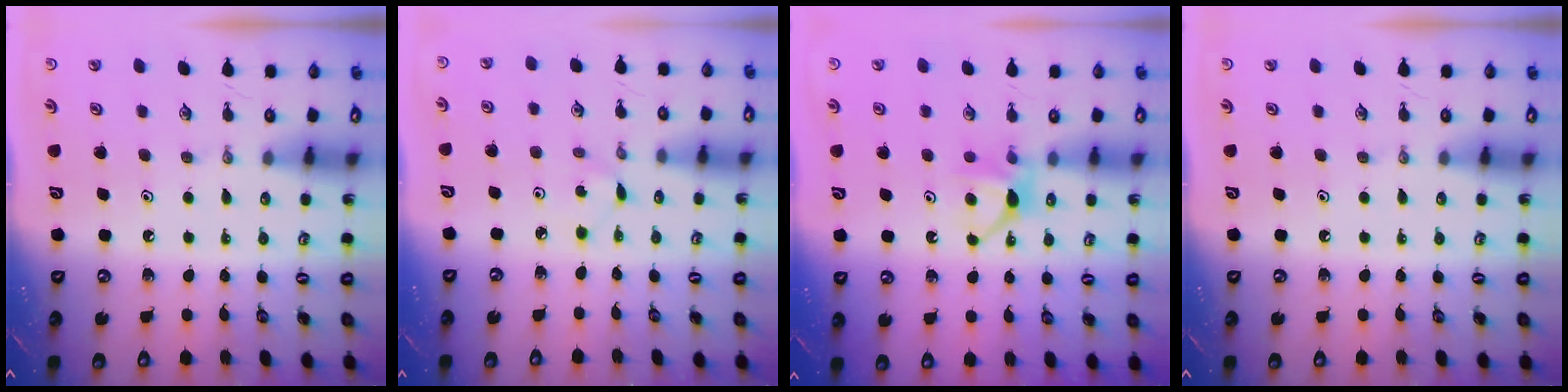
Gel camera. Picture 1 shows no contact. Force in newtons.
{"total": 2.6, "press": 2.6, "slide": 0.2}
{"total": 4.5, "press": 4.5, "slide": 0.6}
{"total": 0.0}